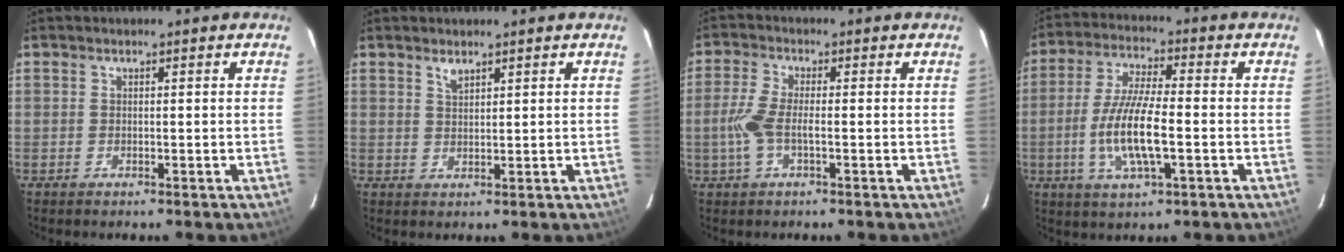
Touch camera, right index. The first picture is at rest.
{"total": 1.8, "force": [1.4, 0.6, 0.9], "torque": [-0.015, 0.002, 0.027]}
{"total": 5.9, "force": [-1.3, 1.8, 5.5], "torque": [-0.126, 0.002, -0.026]}
{"total": 11.6, "force": [-2.6, 2.8, 10.9], "torque": [-0.221, -0.005, -0.051]}